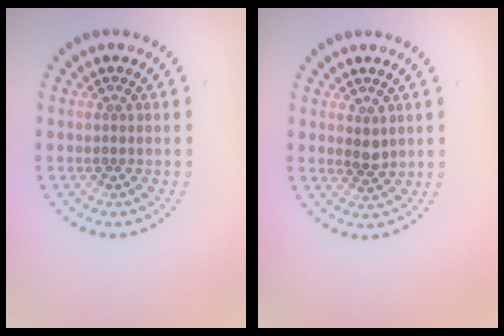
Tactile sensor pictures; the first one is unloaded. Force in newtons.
{"total": 1.3, "press": 1.3, "slide": 0.5}